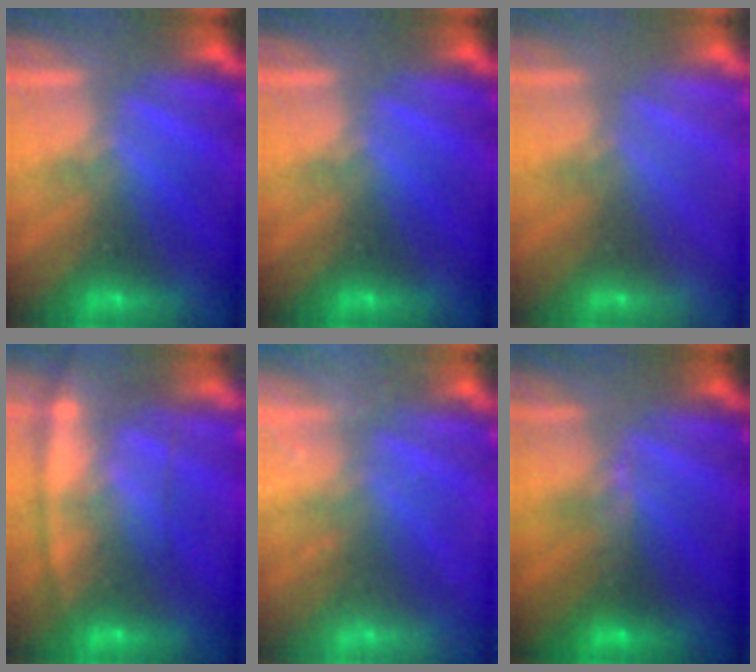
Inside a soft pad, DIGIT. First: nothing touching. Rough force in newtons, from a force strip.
{"total": 0.0}
{"total": 3.1}
{"total": 7.0}
{"total": 2.4}
{"total": 2.9}